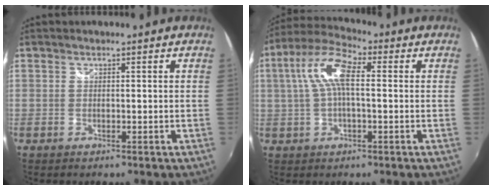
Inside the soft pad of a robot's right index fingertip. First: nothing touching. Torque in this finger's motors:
{"motor_torque": [1.40, 0.23, 0.73, 0.17]}